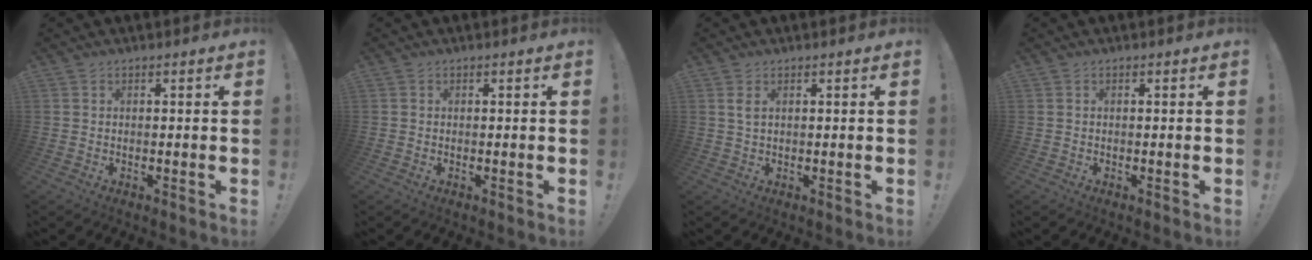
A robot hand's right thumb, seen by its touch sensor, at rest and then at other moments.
{"total": 0.0}
{"total": 2.1, "force": [0.9, 0.7, 1.8], "torque": [-0.030, -0.001, 0.013]}
{"total": 0.0}